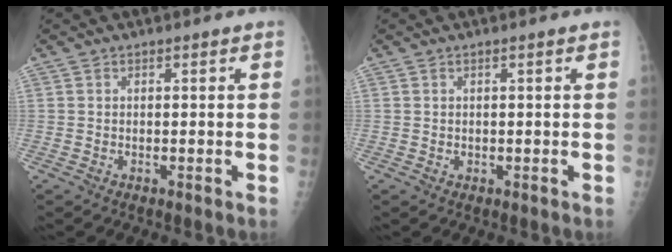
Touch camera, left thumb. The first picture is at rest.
{"total": 0.0}